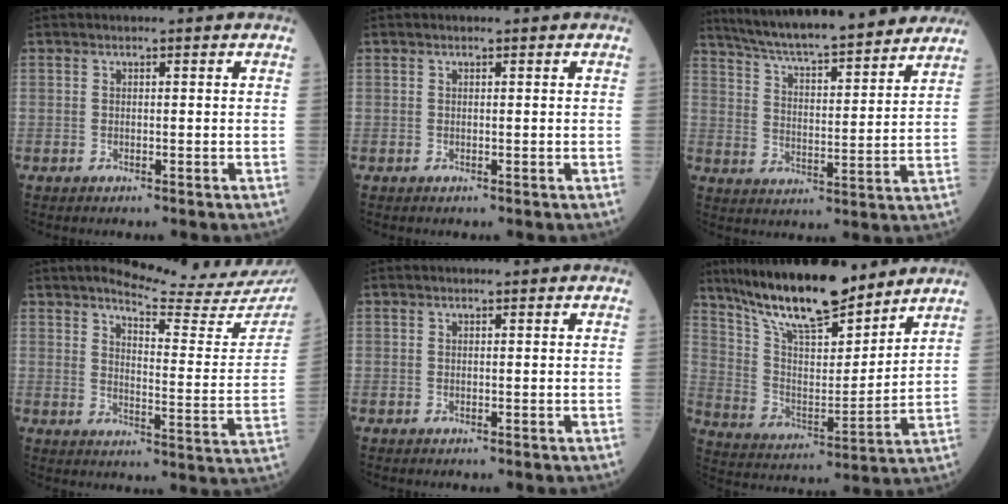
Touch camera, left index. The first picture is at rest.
{"total": 0.0}
{"total": 21.4, "force": [19.0, 2.1, 9.5], "torque": [-0.154, 0.011, 0.275]}
{"total": 17.9, "force": [16.8, 0.5, 6.0], "torque": [-0.086, -0.096, 0.196]}
{"total": 0.0}
{"total": 16.8, "force": [14.0, 3.7, 8.6], "torque": [-0.153, -0.001, 0.254]}